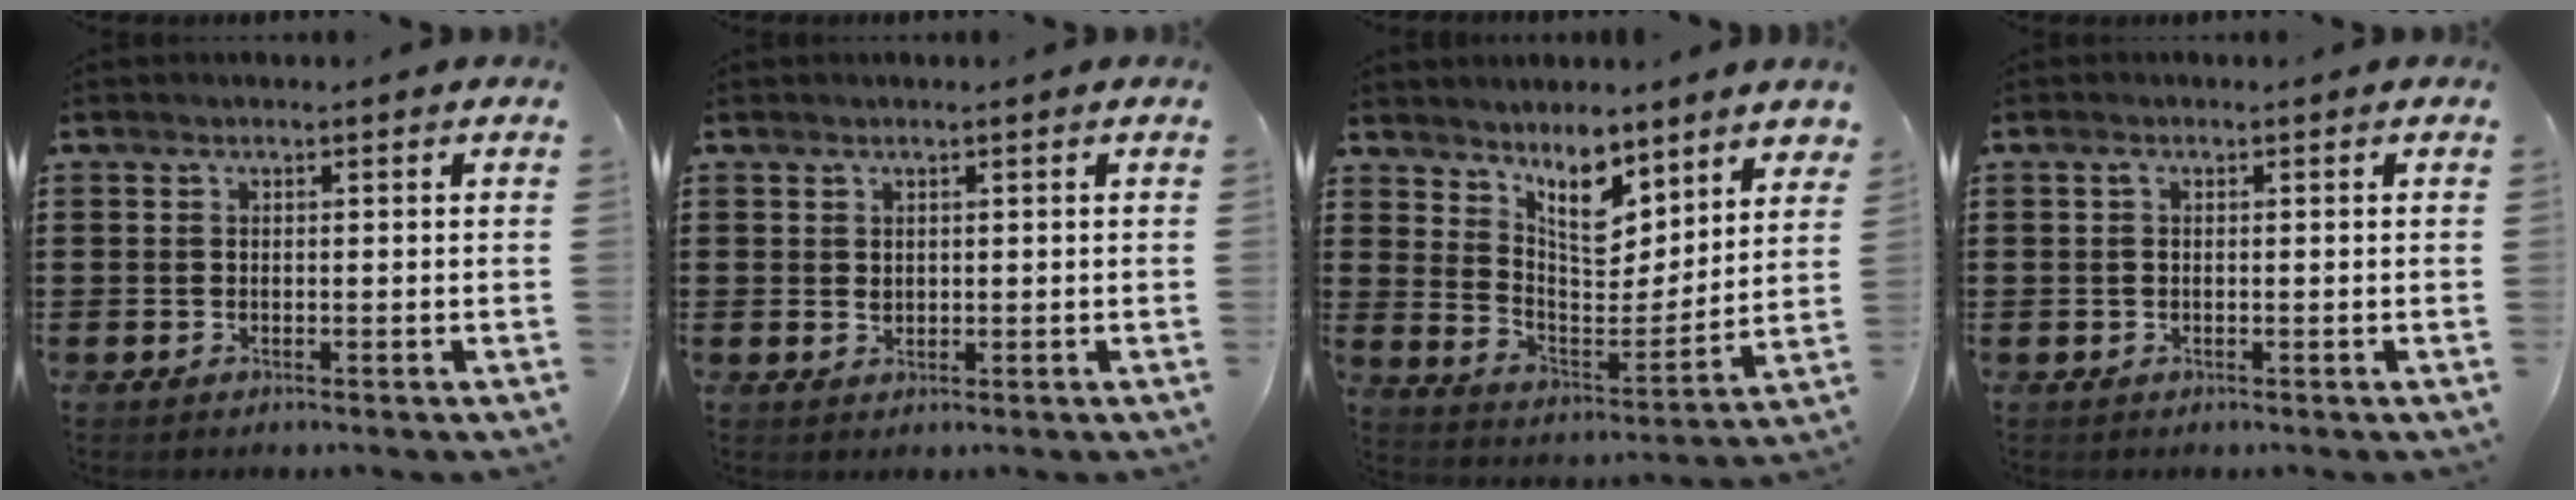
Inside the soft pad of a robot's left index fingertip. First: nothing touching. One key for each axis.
{"total": 1.0, "fx": 0.4, "fy": 0.8, "fz": 0.4, "tx": -0.011, "ty": 0.006, "tz": 0.007}
{"total": 7.6, "fx": 6.1, "fy": 2.7, "fz": 3.5, "tx": -0.065, "ty": -0.048, "tz": 0.102}
{"total": 0.9, "fx": 0.0, "fy": 0.4, "fz": 0.8, "tx": -0.017, "ty": 0.001, "tz": 0.000}